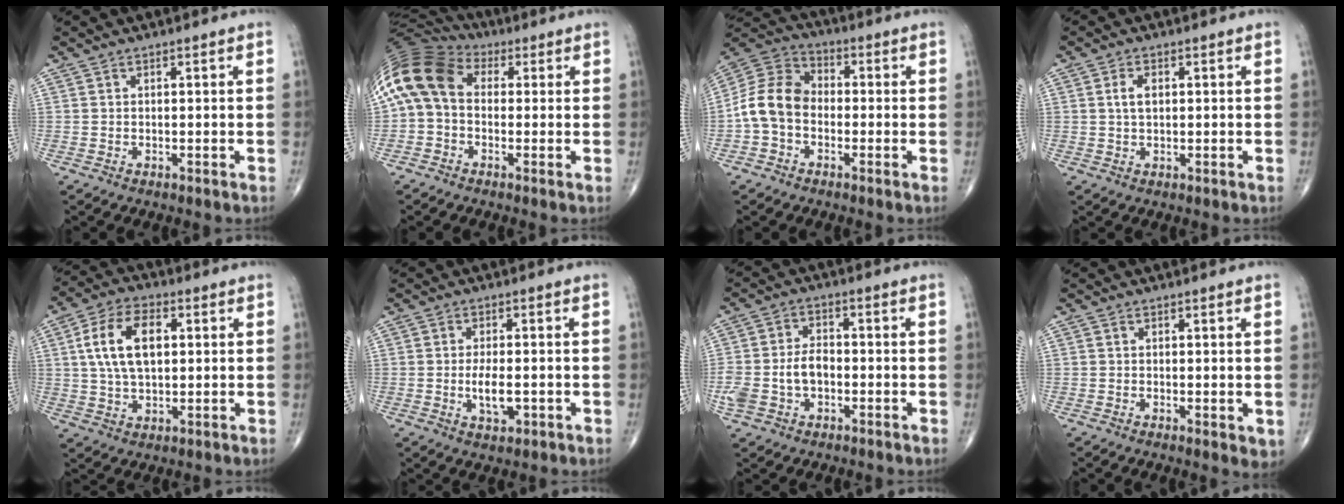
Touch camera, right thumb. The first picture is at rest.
{"total": 12.8, "force": [1.1, 9.2, 8.9], "torque": [-0.177, 0.038, 0.006]}
{"total": 10.5, "force": [-2.1, 7.9, 6.6], "torque": [-0.120, 0.034, -0.055]}
{"total": 2.9, "force": [0.6, 1.6, 2.3], "torque": [-0.044, 0.002, 0.011]}
{"total": 12.1, "force": [2.4, 6.8, 9.7], "torque": [-0.170, 0.007, 0.042]}
{"total": 5.0, "force": [-1.0, 2.2, 4.4], "torque": [-0.079, -0.006, -0.015]}
{"total": 8.2, "force": [-1.6, 5.5, 5.9], "torque": [-0.121, 0.028, -0.029]}
{"total": 2.7, "force": [-0.2, 0.9, 2.6], "torque": [-0.035, -0.010, -0.003]}